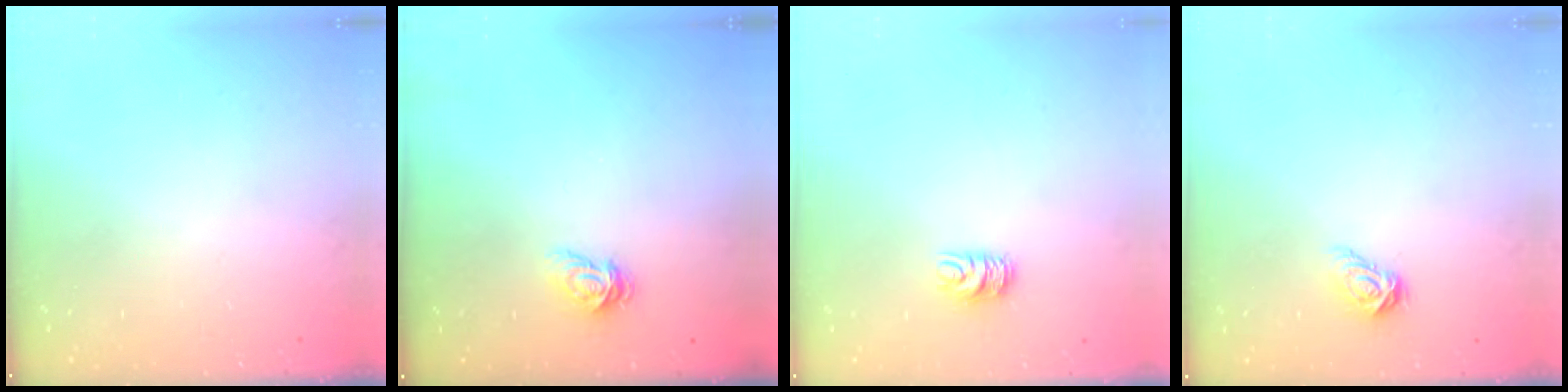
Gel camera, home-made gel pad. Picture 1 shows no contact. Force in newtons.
{"total": 3.8, "press": 3.8, "slide": 0.4}
{"total": 5.6, "press": 5.6, "slide": 0.4}
{"total": 5.7, "press": 5.6, "slide": 0.5}